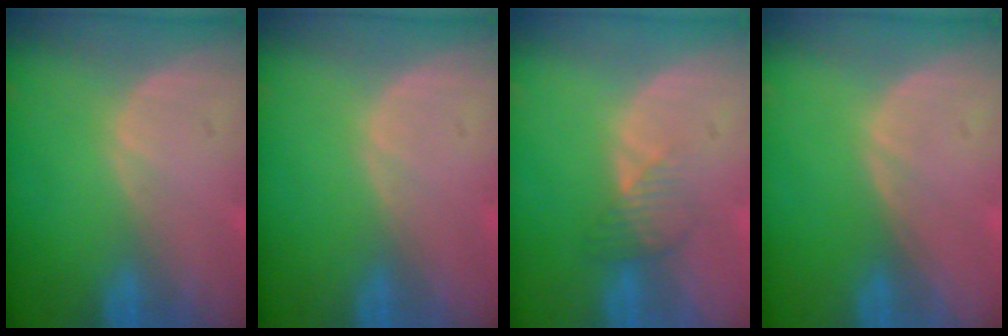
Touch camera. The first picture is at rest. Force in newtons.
{"total": 0.0}
{"total": 2.7, "press": 2.7, "slide": 0.3}
{"total": 0.0}